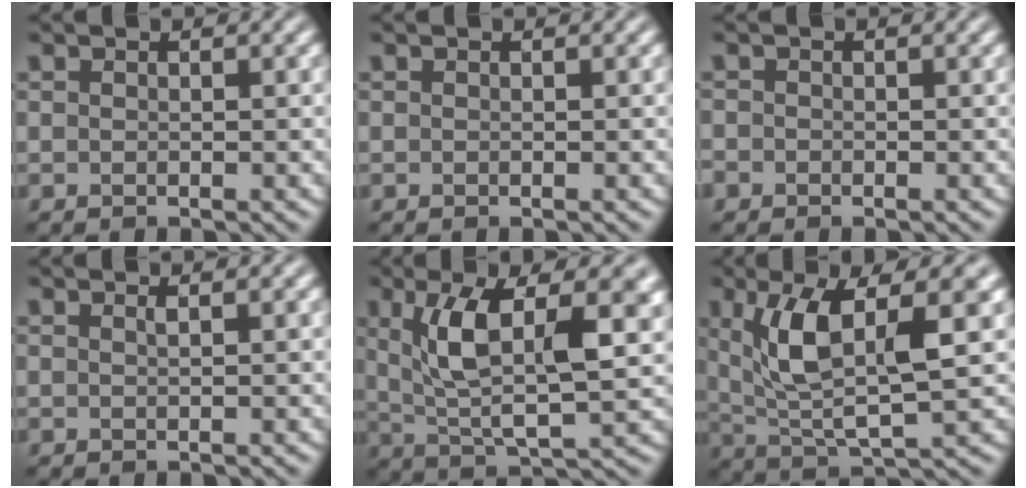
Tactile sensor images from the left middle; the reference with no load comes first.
{"total": 0.0}
{"total": 0.8, "force": [-0.5, 0.7, 0.0], "torque": [0.005, -0.005, -0.011]}
{"total": 0.7, "force": [0.3, 0.2, 0.5], "torque": [-0.002, 0.001, 0.004]}
{"total": 9.4, "force": [2.4, 3.7, 8.3], "torque": [-0.153, 0.000, 0.040]}
{"total": 8.4, "force": [2.2, 2.9, 7.6], "torque": [-0.150, -0.003, 0.042]}